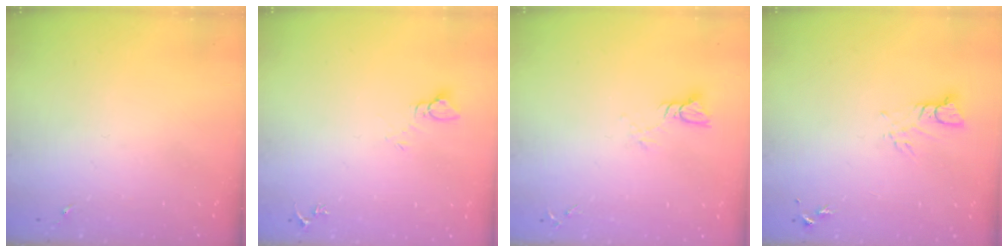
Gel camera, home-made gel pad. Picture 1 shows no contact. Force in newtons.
{"total": 4.0, "press": 4.0, "slide": 0.4}
{"total": 3.9, "press": 3.9, "slide": 0.3}
{"total": 3.4, "press": 3.4, "slide": 0.3}